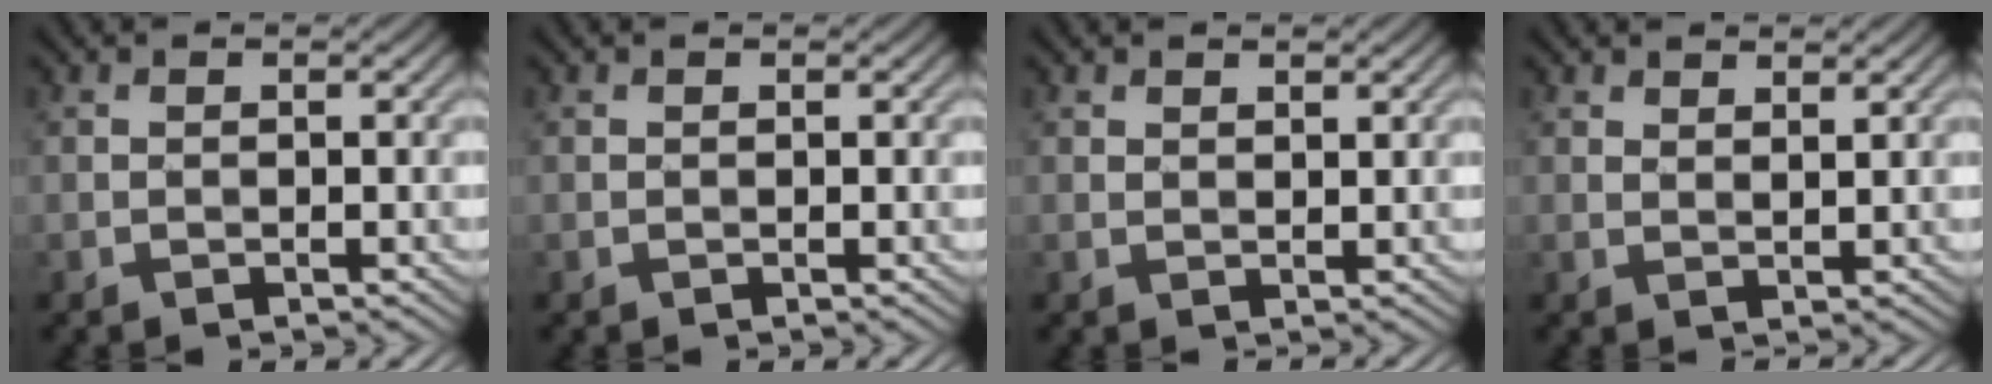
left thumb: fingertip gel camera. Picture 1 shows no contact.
{"total": 0.0}
{"total": 1.9, "force": [1.4, 0.8, 0.9], "torque": [-0.011, 0.001, 0.032]}
{"total": 2.5, "force": [2.0, 0.7, 1.2], "torque": [-0.017, -0.003, 0.037]}